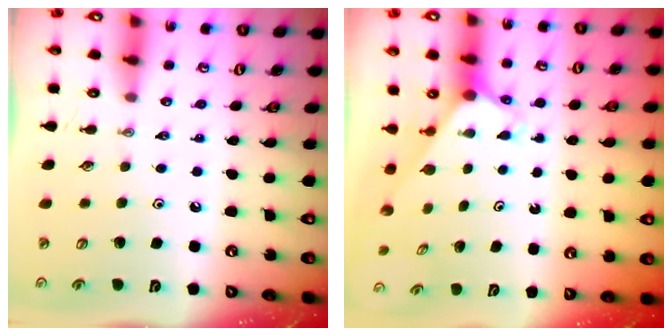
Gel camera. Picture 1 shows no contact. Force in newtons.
{"total": 2.2, "press": 2.2, "slide": 0.2}